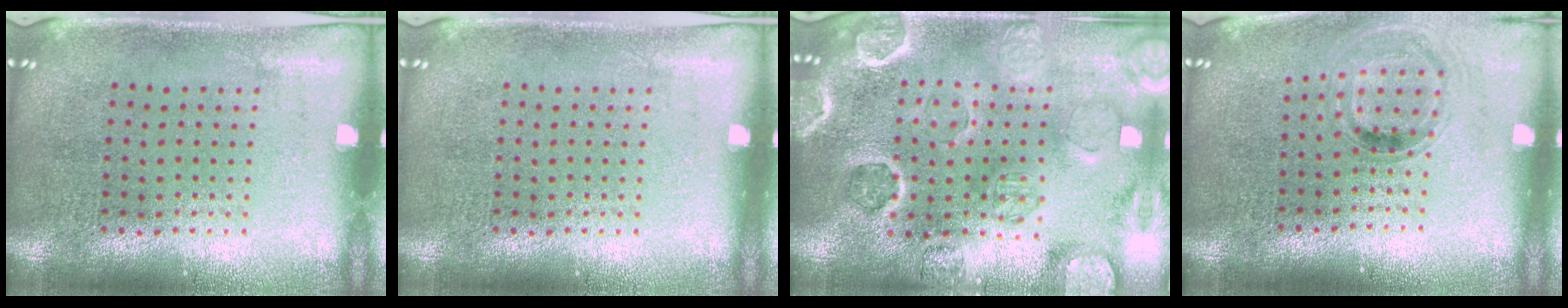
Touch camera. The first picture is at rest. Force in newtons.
{"total": 0.0}
{"total": 2.7, "press": 2.7, "slide": 0.2}
{"total": 0.8, "press": 0.8, "slide": 0.2}